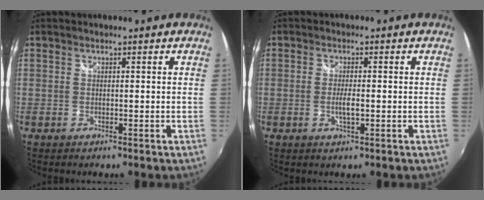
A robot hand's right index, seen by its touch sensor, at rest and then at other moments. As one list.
[{"total": 2.9, "force": [-0.6, 0.5, 2.8], "torque": [-0.052, -0.005, -0.011]}]